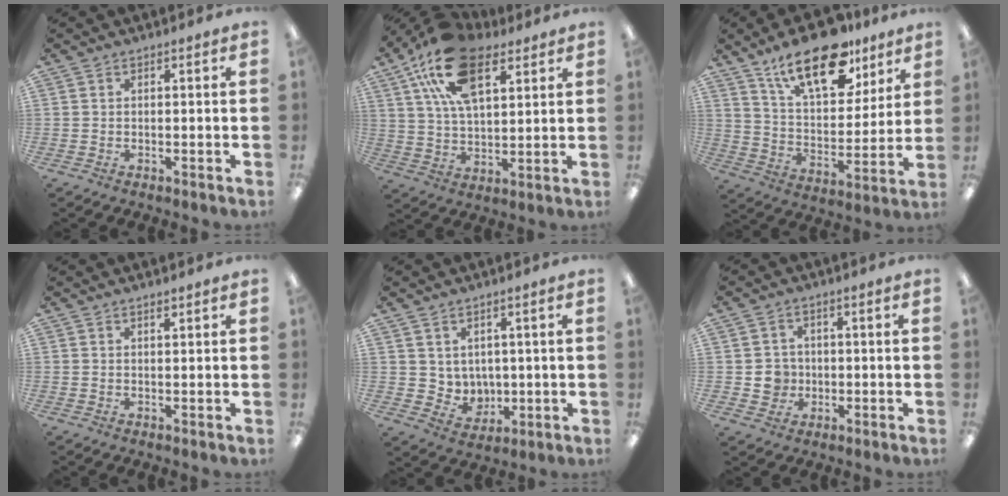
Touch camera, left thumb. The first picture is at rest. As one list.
[{"total": 19.7, "force": [10.1, 10.3, 13.3], "torque": [-0.247, -0.017, 0.180]}, {"total": 20.3, "force": [13.9, 9.0, 11.8], "torque": [-0.189, -0.068, 0.237]}, {"total": 0.9, "force": [0.8, 0.1, 0.4], "torque": [-0.008, 0.000, 0.014]}, {"total": 4.8, "force": [3.5, 3.4, -0.2], "torque": [-0.008, -0.022, 0.067]}, {"total": 4.7, "force": [-0.5, 4.5, 1.3], "torque": [-0.013, 0.005, -0.008]}]